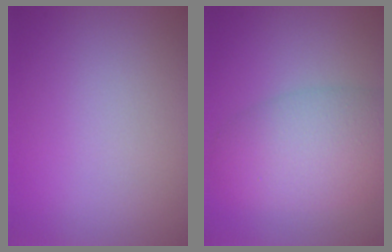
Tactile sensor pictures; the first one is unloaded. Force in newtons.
{"total": 6.7, "press": 6.7, "slide": 0.2}